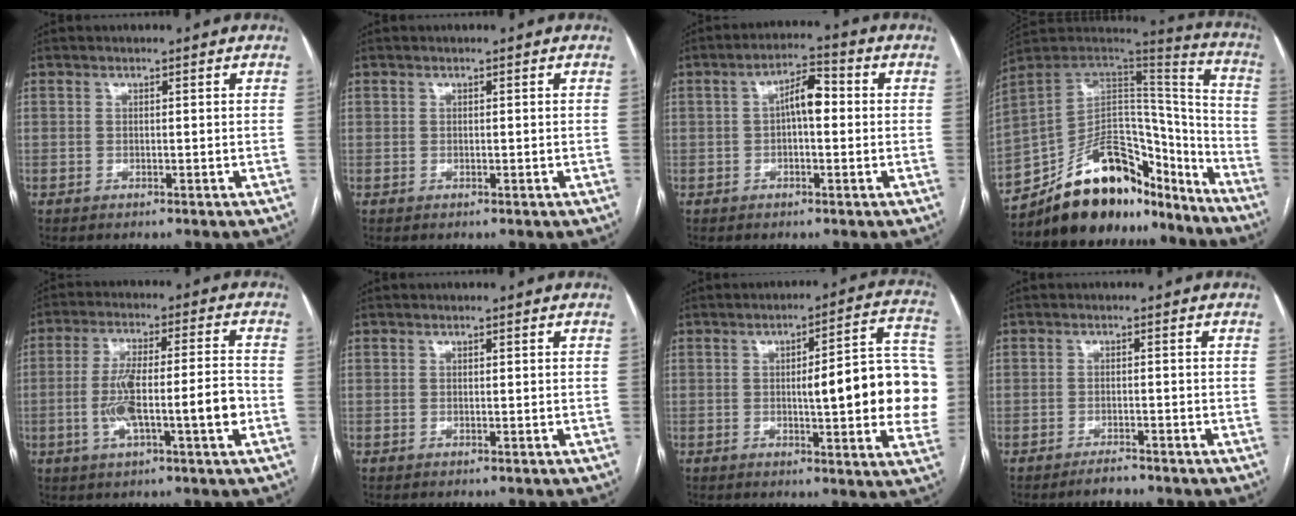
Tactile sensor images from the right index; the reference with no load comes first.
{"total": 0.0}
{"total": 5.5, "force": [0.3, 1.9, 5.1], "torque": [-0.086, 0.023, 0.001]}
{"total": 21.6, "force": [-17.0, 9.4, 9.4], "torque": [-0.161, 0.044, -0.274]}
{"total": 11.4, "force": [-2.7, 1.3, 11.0], "torque": [-0.199, 0.017, -0.043]}
{"total": 0.0}
{"total": 17.1, "force": [-0.7, 2.9, 16.8], "torque": [-0.166, 0.030, -0.004]}
{"total": 2.1, "force": [-1.9, 0.4, 0.8], "torque": [-0.014, -0.002, -0.031]}